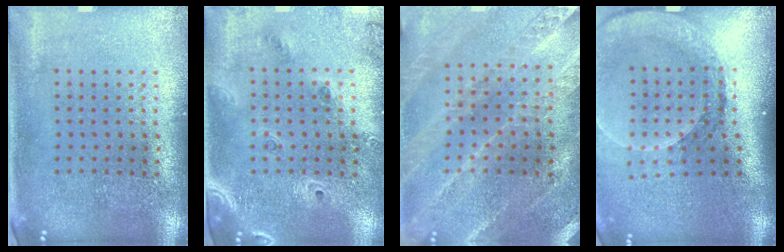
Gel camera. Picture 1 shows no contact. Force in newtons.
{"total": 1.4, "press": 1.3, "slide": 0.5}
{"total": 1.5, "press": 1.5, "slide": 0.2}
{"total": 2.8, "press": 2.1, "slide": 1.9}